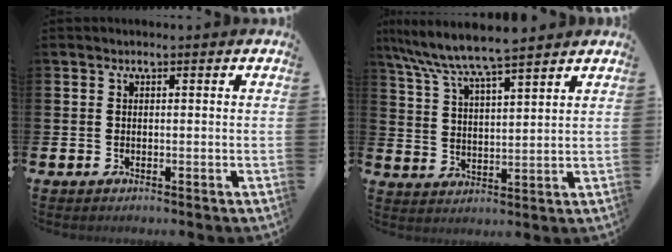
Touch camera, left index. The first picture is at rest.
{"total": 7.7, "force": [7.2, 0.4, 2.8], "torque": [-0.082, -0.033, 0.127]}